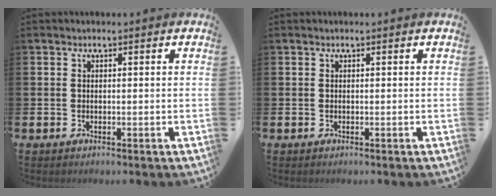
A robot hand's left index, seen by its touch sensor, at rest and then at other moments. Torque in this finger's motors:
{"motor_torque": [-0.01, 0.01, 0.00, 0.00]}